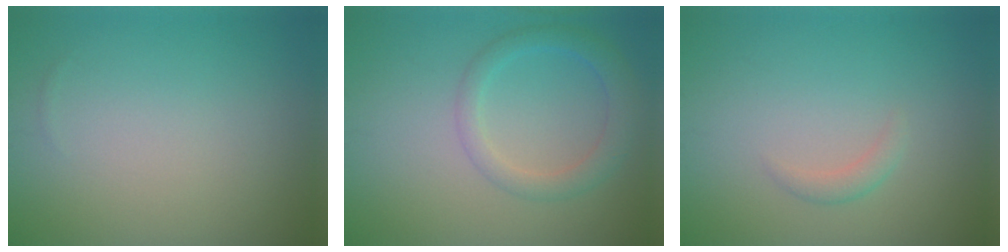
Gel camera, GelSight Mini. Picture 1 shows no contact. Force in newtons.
{"total": 3.0, "press": 3.0, "slide": 0.2}
{"total": 1.1, "press": 1.1, "slide": 0.1}